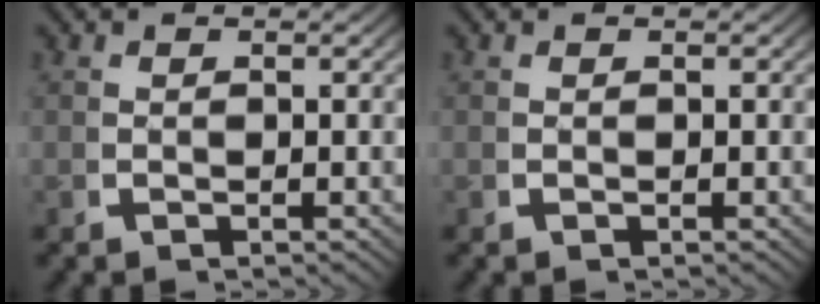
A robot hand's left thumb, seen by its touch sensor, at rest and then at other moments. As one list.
[{"total": 0.0}]